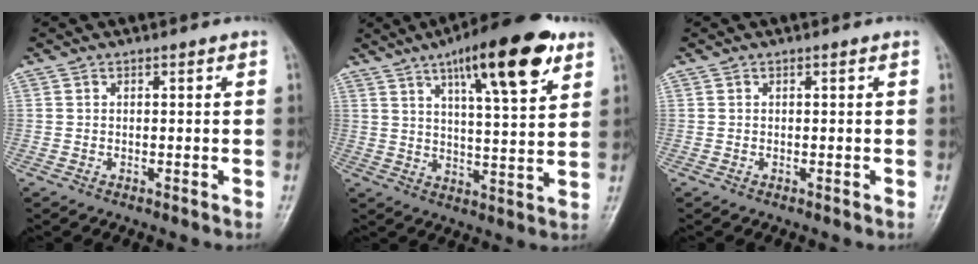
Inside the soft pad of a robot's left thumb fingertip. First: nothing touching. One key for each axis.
{"total": 17.1, "fx": 9.2, "fy": 4.4, "fz": 13.7, "tx": -0.188, "ty": -0.031, "tz": 0.140}
{"total": 0.0}